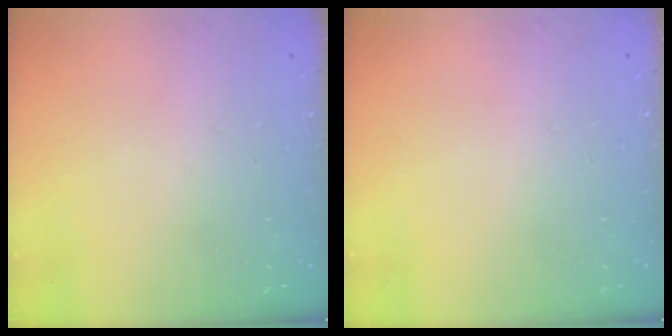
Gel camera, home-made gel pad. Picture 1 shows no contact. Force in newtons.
{"total": 0.0}